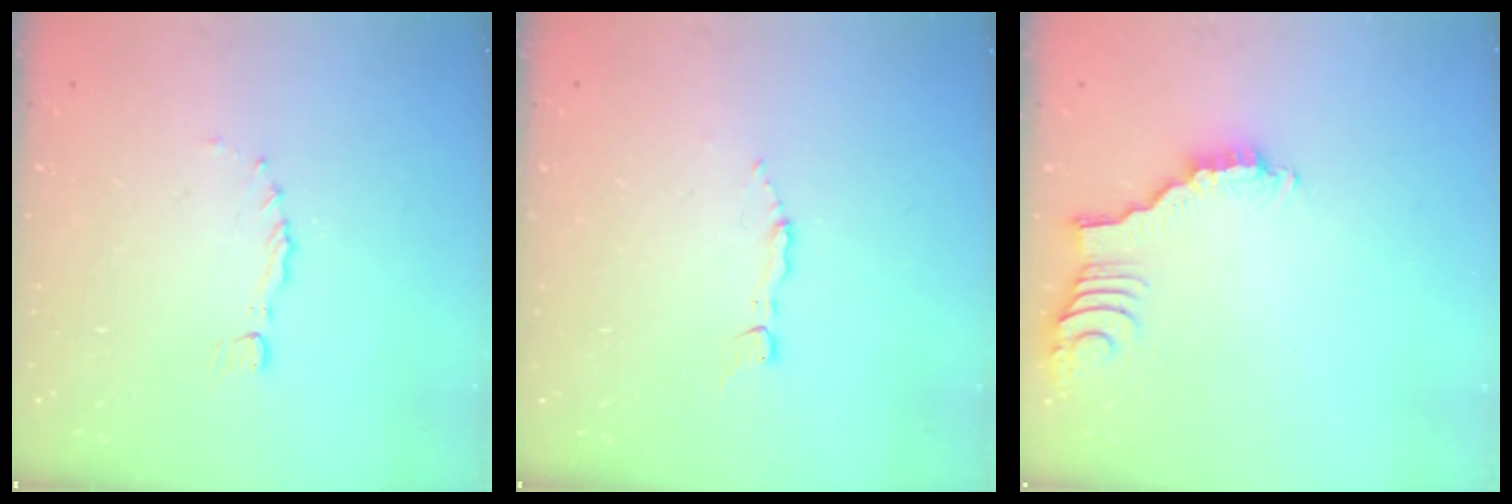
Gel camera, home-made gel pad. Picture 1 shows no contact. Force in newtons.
{"total": 2.8, "press": 2.8, "slide": 0.4}
{"total": 3.0, "press": 3.0, "slide": 0.4}